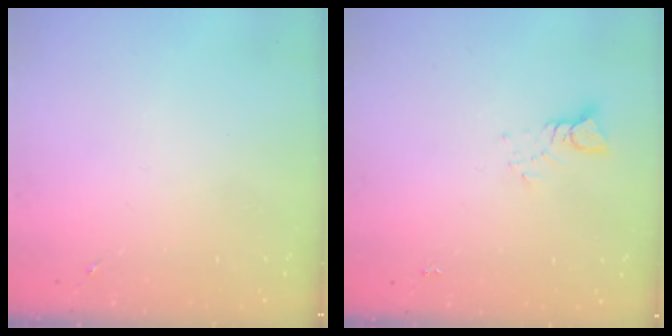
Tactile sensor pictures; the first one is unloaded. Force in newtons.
{"total": 3.9, "press": 3.8, "slide": 0.3}